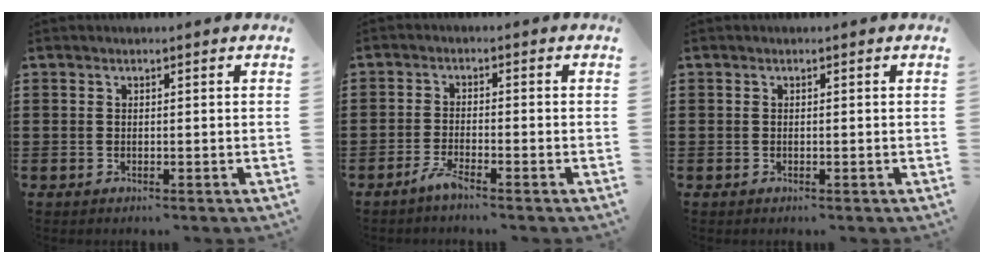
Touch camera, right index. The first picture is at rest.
{"total": 2.3, "force": [-2.0, -0.1, 1.2], "torque": [-0.027, -0.001, -0.039]}
{"total": 0.0}